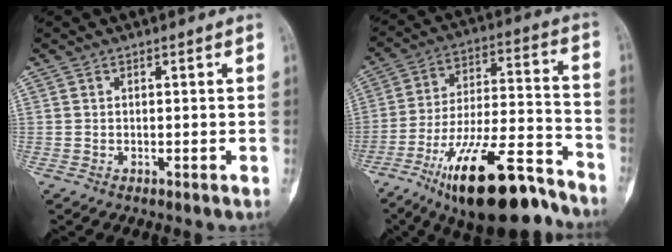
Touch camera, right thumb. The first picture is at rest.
{"total": 22.8, "force": [-15.4, 7.0, 15.3], "torque": [-0.238, 0.081, -0.253]}